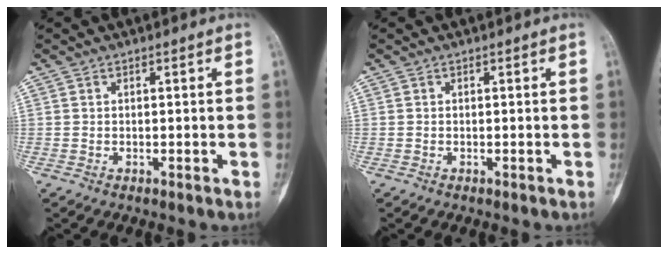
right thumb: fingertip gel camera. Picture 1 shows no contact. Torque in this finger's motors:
{"motor_torque": [-0.32, -0.12, 0.11, 0.02, -0.03]}